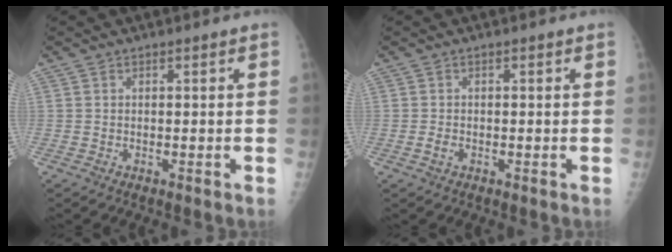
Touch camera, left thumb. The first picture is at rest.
{"total": 1.3, "force": [-0.5, 0.9, 0.8], "torque": [-0.013, 0.000, -0.009]}